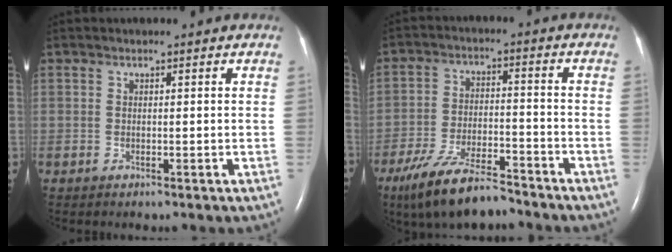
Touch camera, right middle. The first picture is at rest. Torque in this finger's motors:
{"motor_torque": [1.08, -1.07, 0.15, 0.07]}